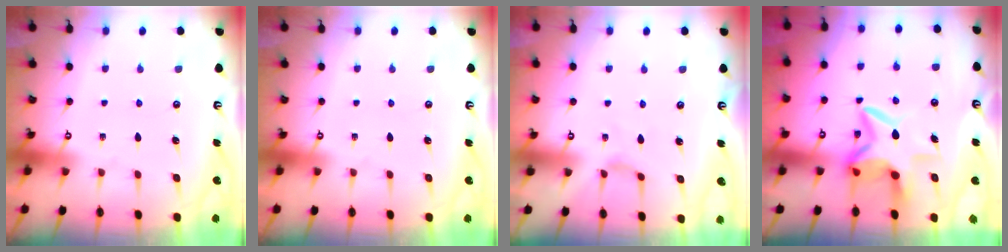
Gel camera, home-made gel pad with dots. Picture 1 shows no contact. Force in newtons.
{"total": 0.0}
{"total": 1.4, "press": 1.3, "slide": 0.4}
{"total": 9.9, "press": 9.9, "slide": 1.0}